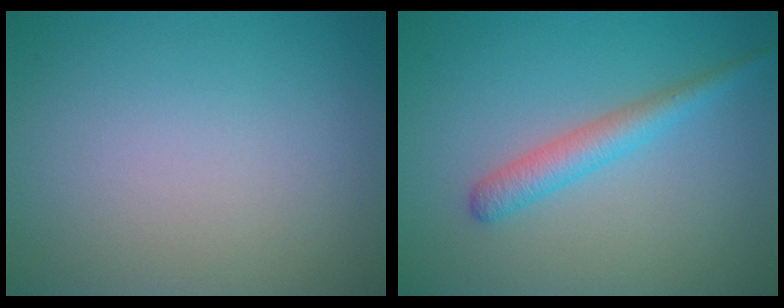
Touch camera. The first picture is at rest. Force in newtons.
{"total": 2.7, "press": 2.7, "slide": 0.0}